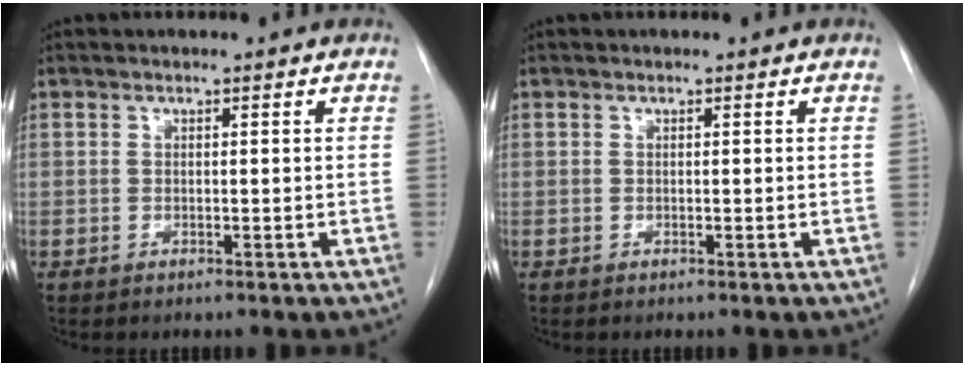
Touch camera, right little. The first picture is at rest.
{"total": 0.0}